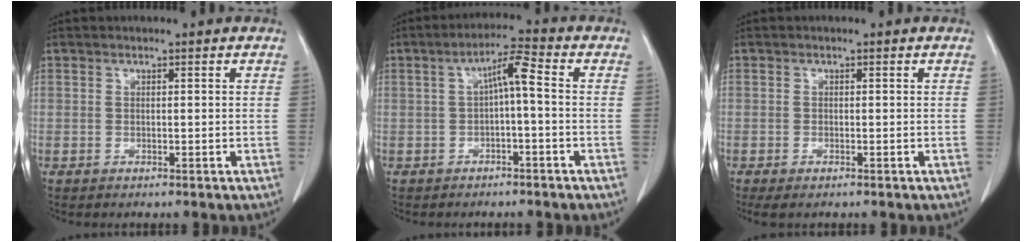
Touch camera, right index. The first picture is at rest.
{"total": 4.9, "force": [-0.1, 0.6, 4.9], "torque": [-0.082, 0.020, -0.002]}
{"total": 1.8, "force": [-1.3, 0.5, 1.1], "torque": [-0.018, -0.005, -0.017]}